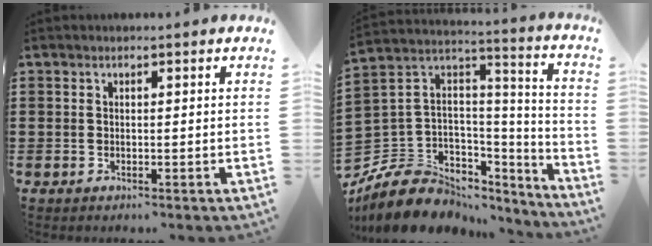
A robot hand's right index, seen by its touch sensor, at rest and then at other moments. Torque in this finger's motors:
{"motor_torque": [-0.88, 0.95, -1.05, -0.21]}